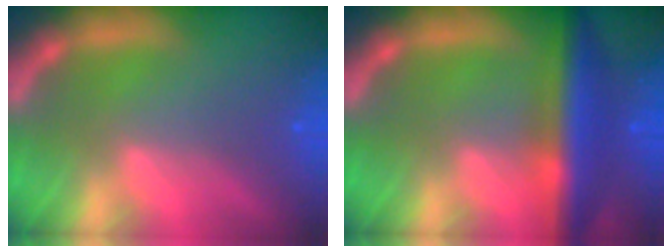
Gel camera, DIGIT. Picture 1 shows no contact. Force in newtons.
{"total": 7.5}